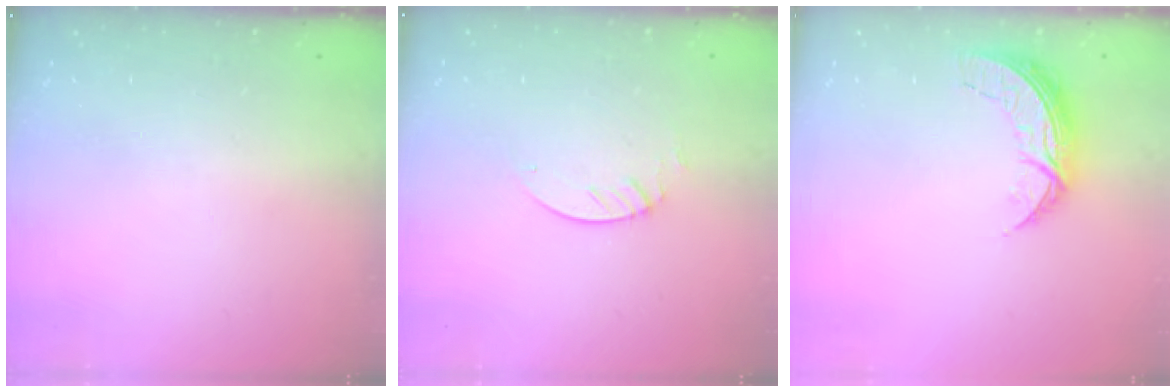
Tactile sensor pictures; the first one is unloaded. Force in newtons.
{"total": 2.3, "press": 2.3, "slide": 0.2}
{"total": 8.8, "press": 8.8, "slide": 0.6}